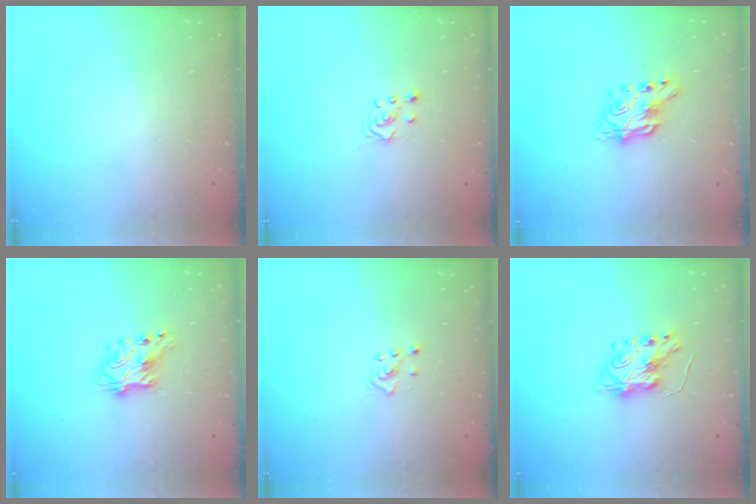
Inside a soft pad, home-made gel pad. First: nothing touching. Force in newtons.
{"total": 3.4, "press": 3.4, "slide": 0.3}
{"total": 7.7, "press": 7.7, "slide": 0.7}
{"total": 7.6, "press": 7.6, "slide": 0.7}
{"total": 2.4, "press": 2.4, "slide": 0.5}
{"total": 8.7, "press": 8.6, "slide": 0.9}